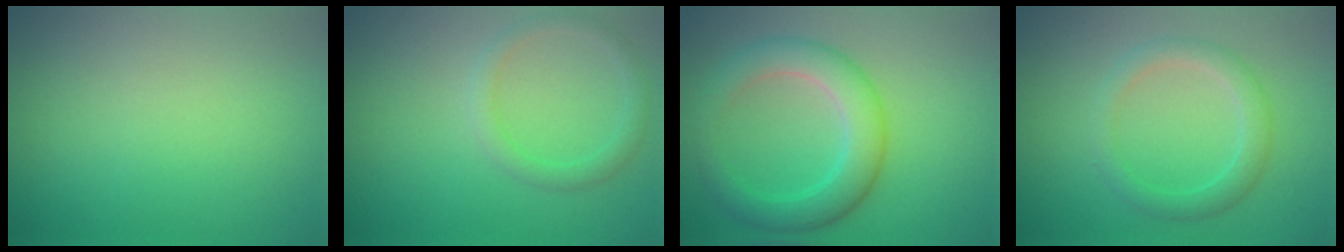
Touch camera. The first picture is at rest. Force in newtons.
{"total": 1.8, "press": 1.8, "slide": 0.1}
{"total": 4.7, "press": 4.7, "slide": 0.1}
{"total": 2.5, "press": 2.5, "slide": 0.1}